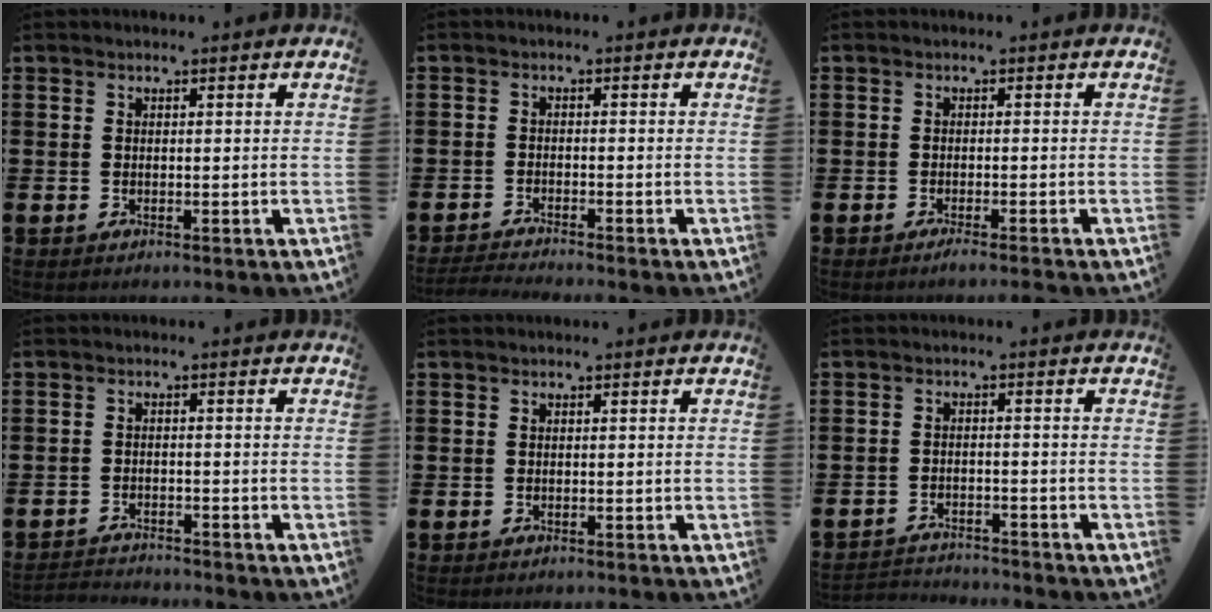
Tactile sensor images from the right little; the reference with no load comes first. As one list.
[{"total": 1.5, "force": [-1.5, -0.2, 0.3], "torque": [-0.004, 0.001, -0.030]}, {"total": 1.1, "force": [-0.9, -0.1, 0.6], "torque": [-0.009, -0.002, -0.018]}, {"total": 2.0, "force": [-2.0, 0.0, -0.2], "torque": [-0.002, 0.002, -0.045]}, {"total": 0.0}, {"total": 2.4, "force": [-2.4, 0.1, -0.2], "torque": [-0.003, 0.002, -0.053]}]